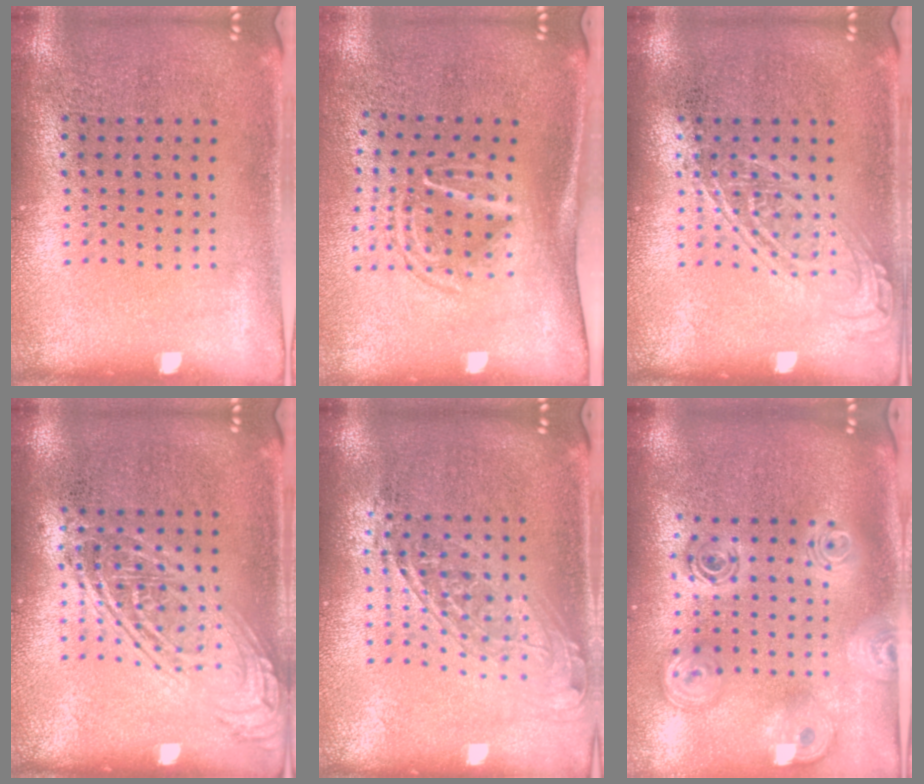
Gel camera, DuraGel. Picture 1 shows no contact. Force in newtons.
{"total": 1.7, "press": 1.2, "slide": 1.2}
{"total": 2.0, "press": 2.0, "slide": 0.2}
{"total": 2.4, "press": 2.4, "slide": 0.3}
{"total": 1.6, "press": 1.3, "slide": 0.9}
{"total": 2.6, "press": 1.9, "slide": 1.7}